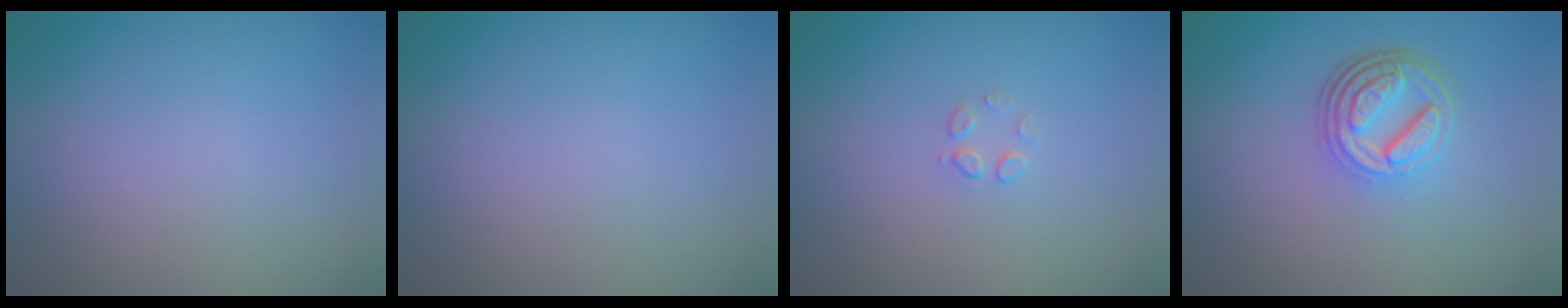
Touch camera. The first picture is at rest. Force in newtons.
{"total": 0.0}
{"total": 1.0, "press": 1.0, "slide": 0.1}
{"total": 4.7, "press": 3.4, "slide": 3.2}